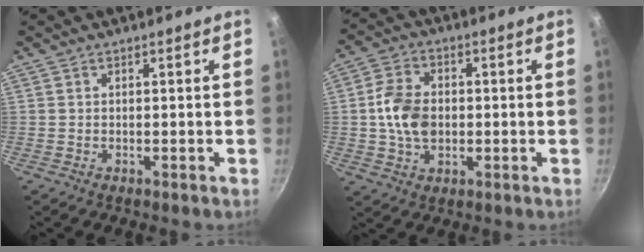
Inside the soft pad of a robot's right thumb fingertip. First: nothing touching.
{"total": 9.5, "force": [-0.2, 6.8, 6.7], "torque": [-0.110, 0.011, -0.009]}